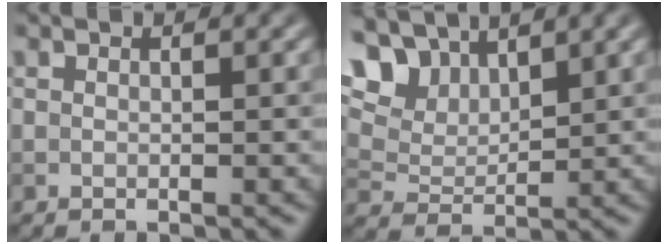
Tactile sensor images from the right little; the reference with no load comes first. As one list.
[{"total": 8.1, "force": [5.5, 4.4, 4.2], "torque": [-0.116, 0.019, 0.094]}]